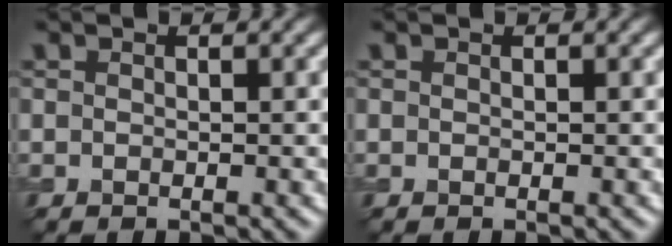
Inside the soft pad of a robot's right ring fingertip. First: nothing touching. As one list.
[{"total": 0.0}]